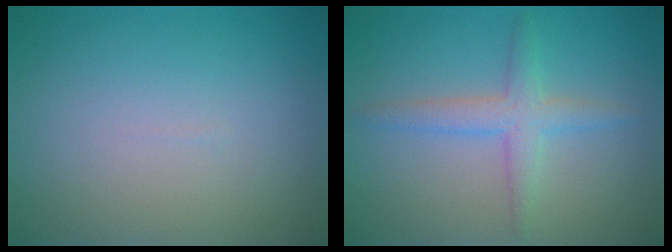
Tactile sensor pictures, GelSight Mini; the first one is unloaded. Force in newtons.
{"total": 2.7, "press": 2.7, "slide": 0.0}